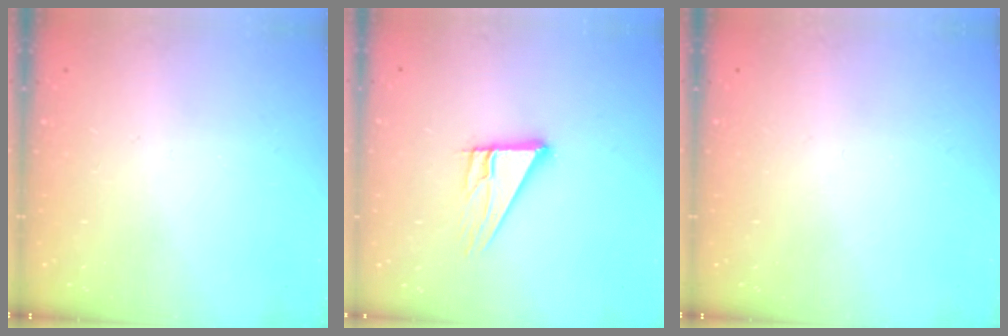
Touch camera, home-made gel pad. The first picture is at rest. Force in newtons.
{"total": 10.7, "press": 10.7, "slide": 0.7}
{"total": 0.0}